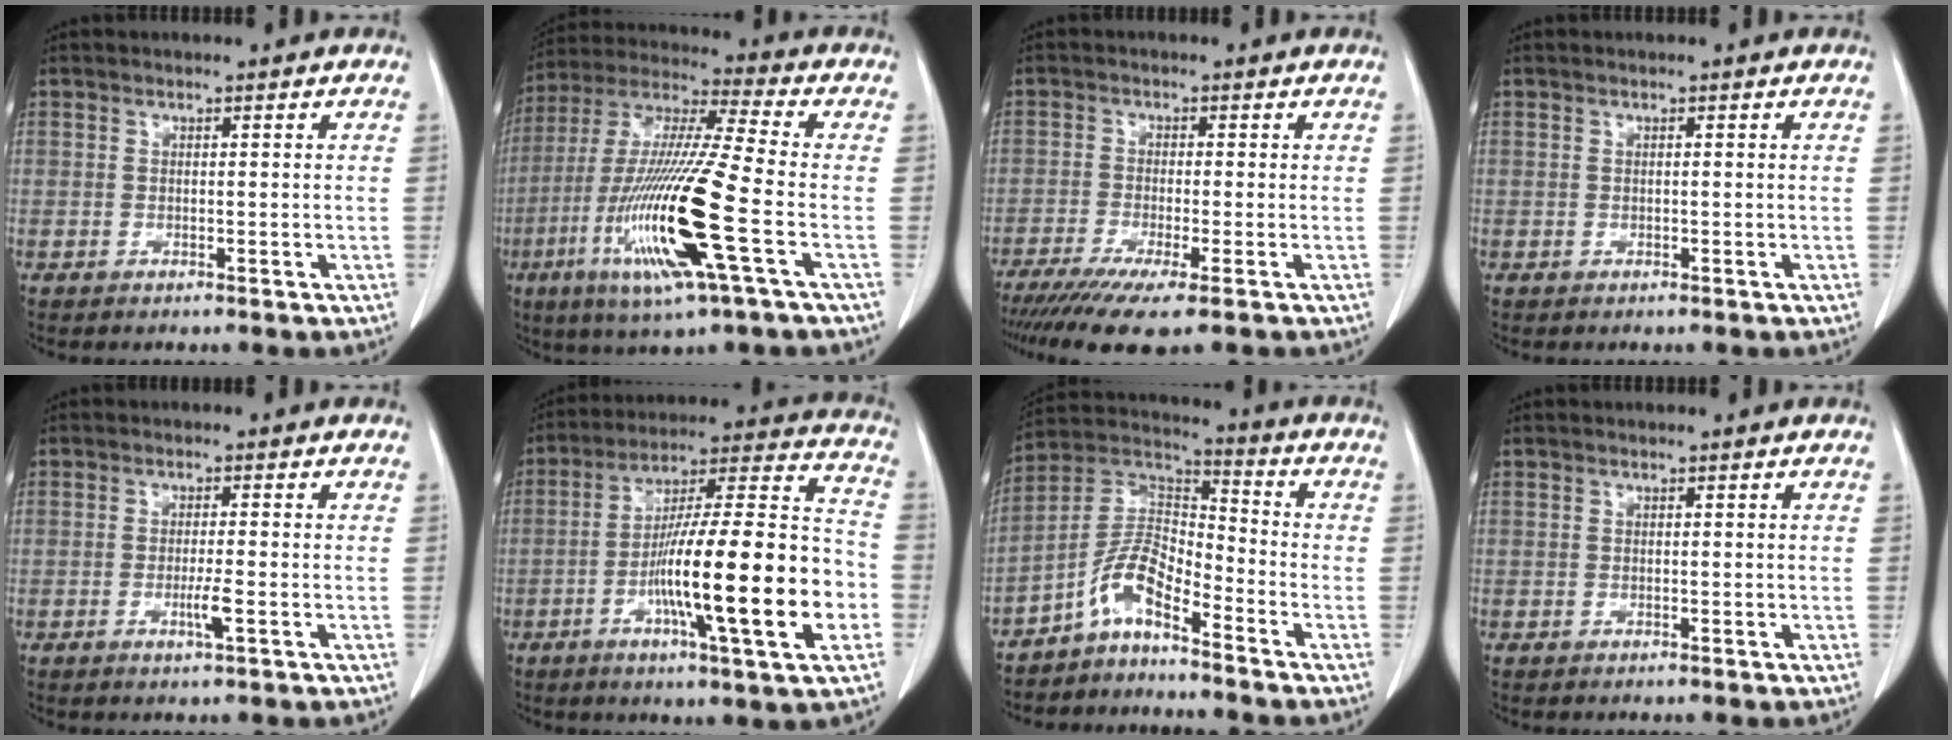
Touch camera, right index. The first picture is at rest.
{"total": 19.2, "force": [-6.0, 0.3, 18.2], "torque": [-0.390, -0.027, -0.118]}
{"total": 8.4, "force": [-5.9, 0.4, 5.9], "torque": [-0.092, -0.020, -0.098]}
{"total": 0.0}
{"total": 2.5, "force": [-0.9, -0.1, 2.4], "torque": [-0.047, -0.005, -0.016]}
{"total": 22.5, "force": [-6.2, 1.4, 21.6], "torque": [-0.326, -0.002, -0.100]}
{"total": 7.5, "force": [-5.2, 2.0, 5.0], "torque": [-0.104, 0.025, -0.108]}
{"total": 0.0}